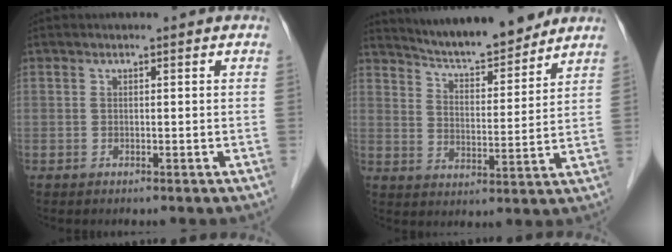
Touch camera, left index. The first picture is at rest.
{"total": 12.0, "force": [11.1, 1.0, 4.3], "torque": [-0.072, 0.001, 0.176]}